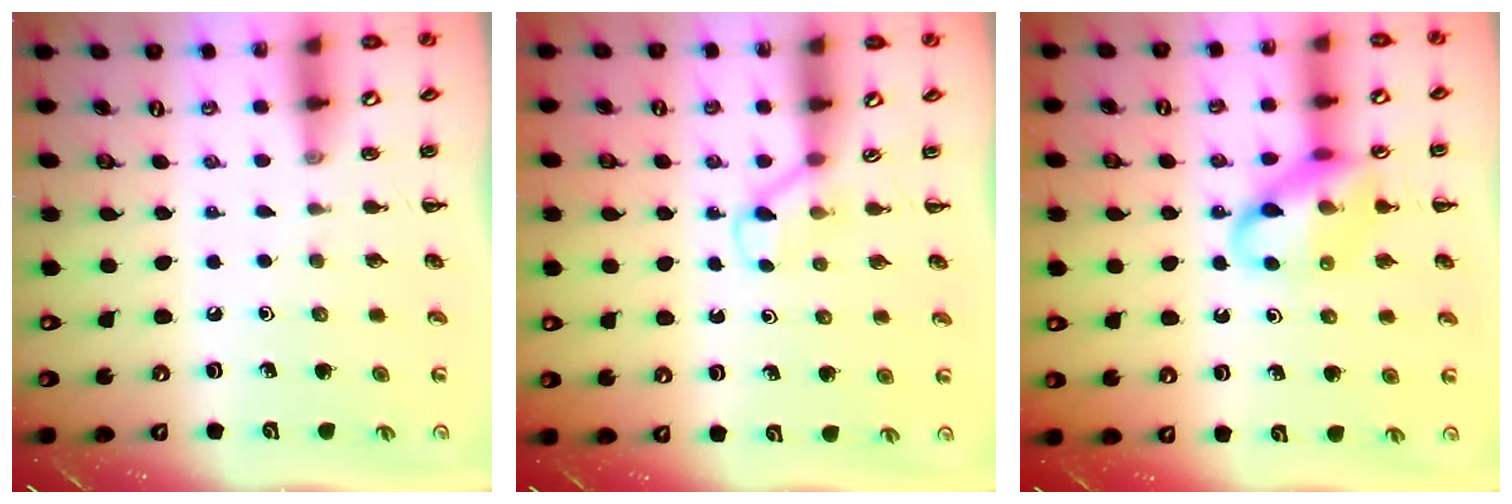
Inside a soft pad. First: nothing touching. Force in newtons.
{"total": 2.5, "press": 2.3, "slide": 0.9}
{"total": 14.1, "press": 14.0, "slide": 1.8}